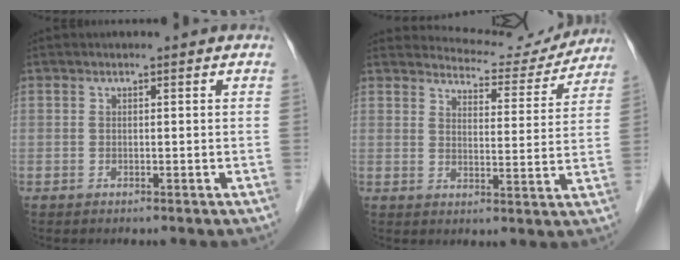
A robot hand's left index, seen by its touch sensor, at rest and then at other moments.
{"total": 10.7, "force": [10.5, 2.1, 0.5], "torque": [-0.001, -0.010, 0.126]}